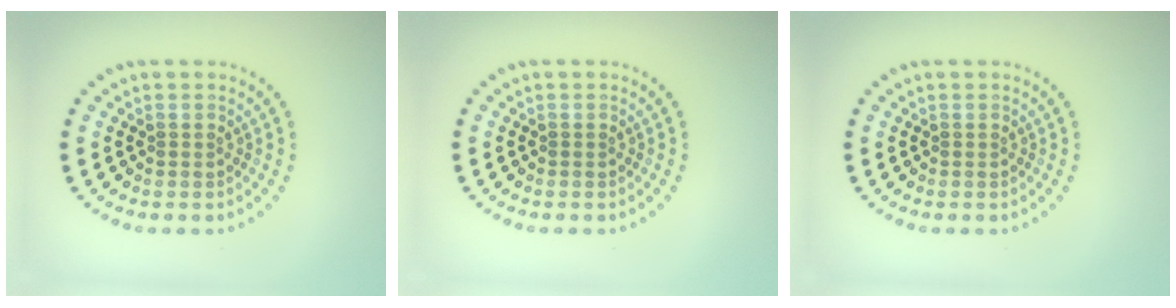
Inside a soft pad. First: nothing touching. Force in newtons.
{"total": 0.0}
{"total": 0.0}